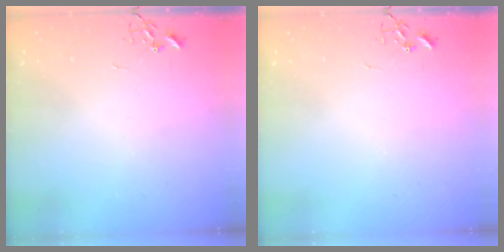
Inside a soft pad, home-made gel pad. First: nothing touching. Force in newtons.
{"total": 0.0}